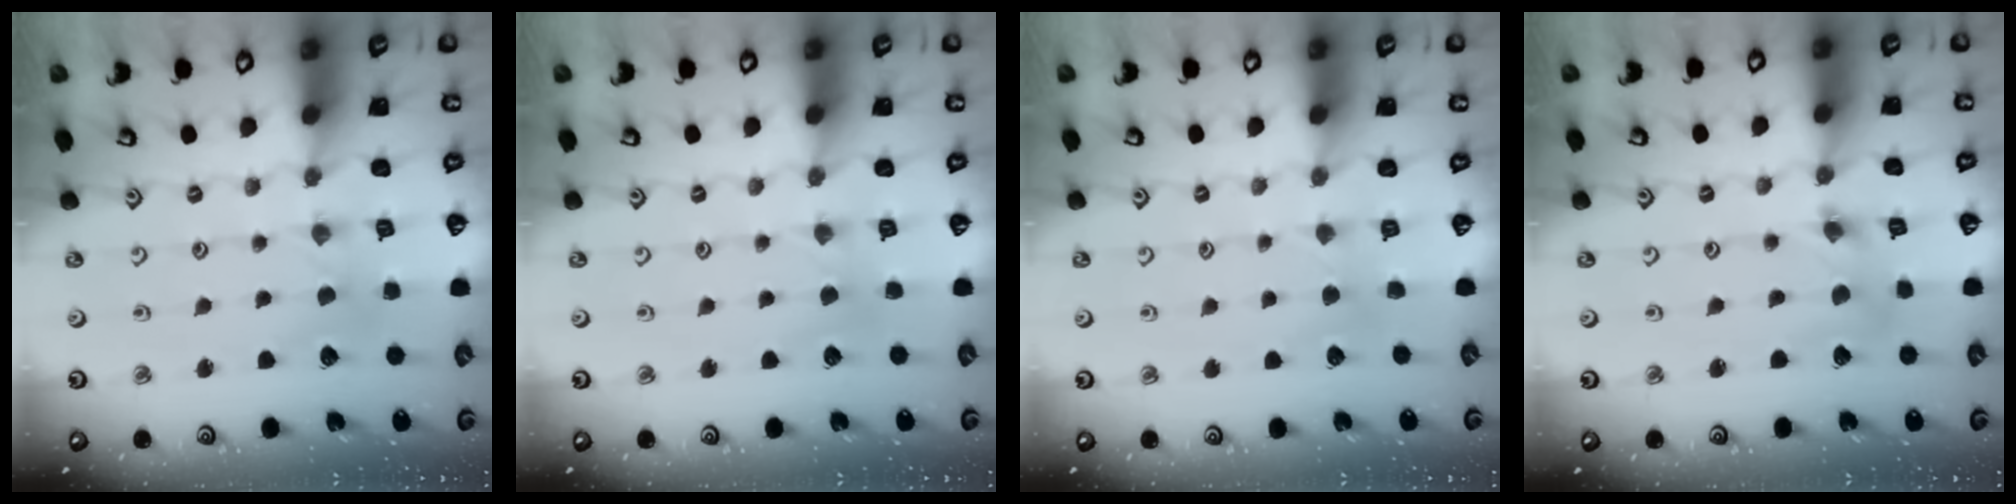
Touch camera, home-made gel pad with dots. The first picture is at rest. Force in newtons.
{"total": 1.4, "press": 1.4, "slide": 0.4}
{"total": 2.9, "press": 2.8, "slide": 0.4}
{"total": 2.0, "press": 2.0, "slide": 0.1}